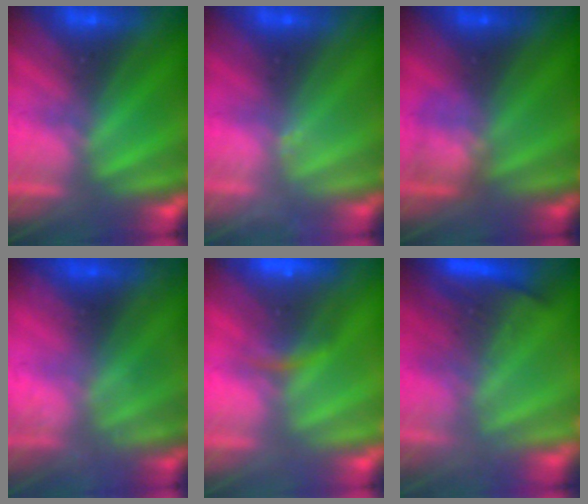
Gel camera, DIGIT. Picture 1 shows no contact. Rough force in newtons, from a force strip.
{"total": 2.4}
{"total": 2.3}
{"total": 1.3}
{"total": 7.2}
{"total": 8.3}